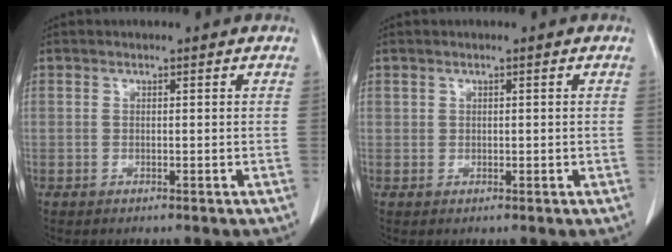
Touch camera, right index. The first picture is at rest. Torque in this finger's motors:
{"motor_torque": [-0.12, -0.02, -0.02, -0.01]}